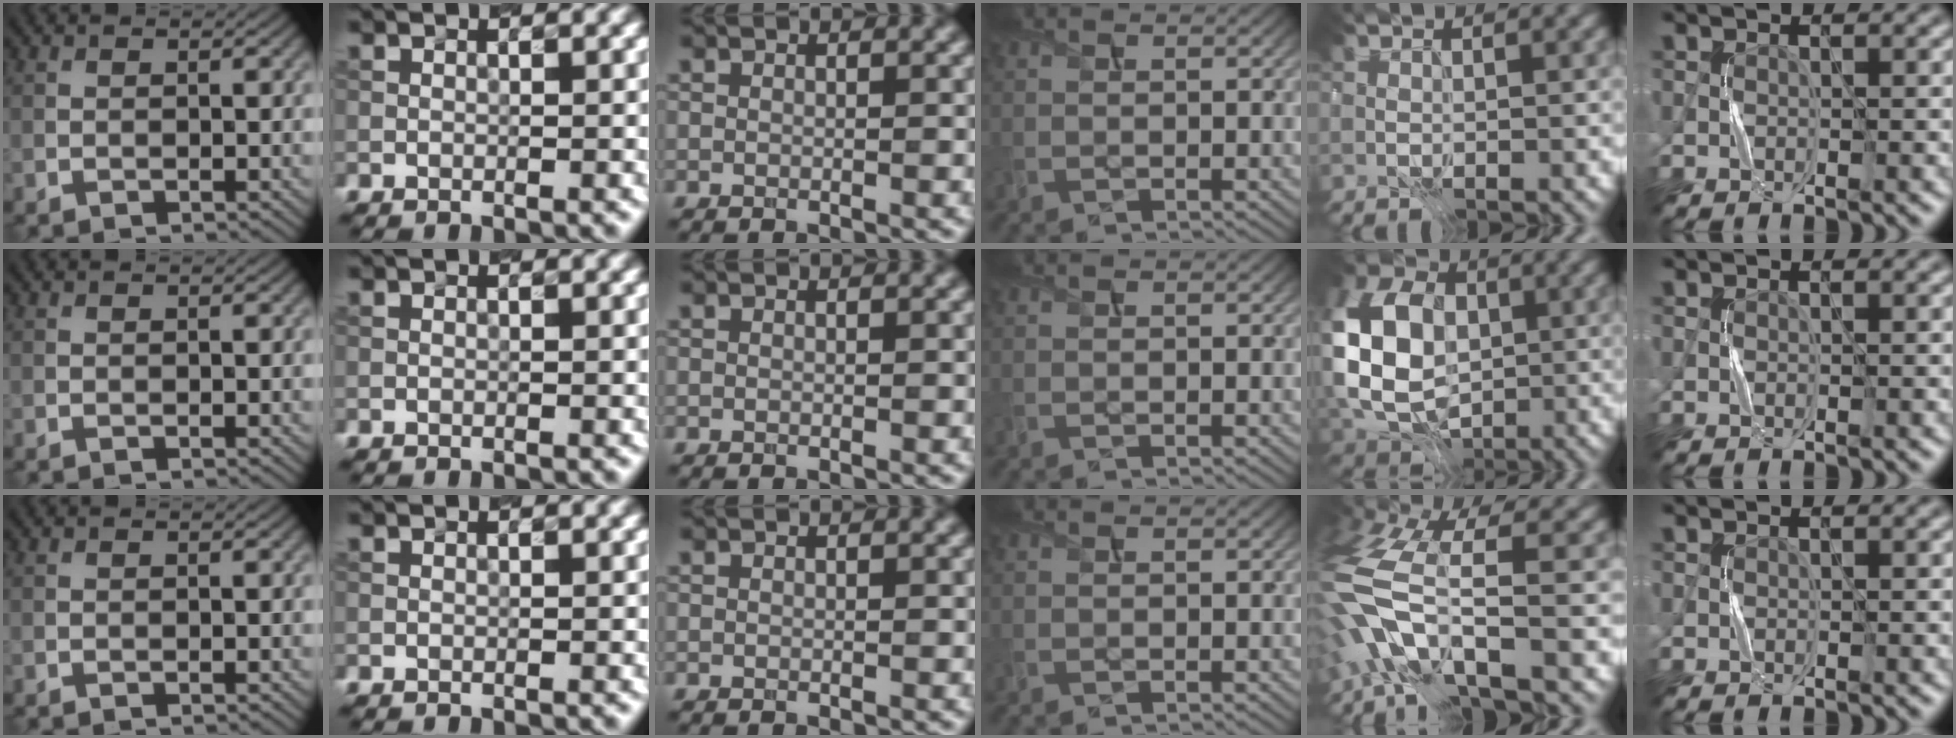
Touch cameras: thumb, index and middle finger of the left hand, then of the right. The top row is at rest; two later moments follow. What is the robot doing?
{"motion": "press", "object": "sticky note"}